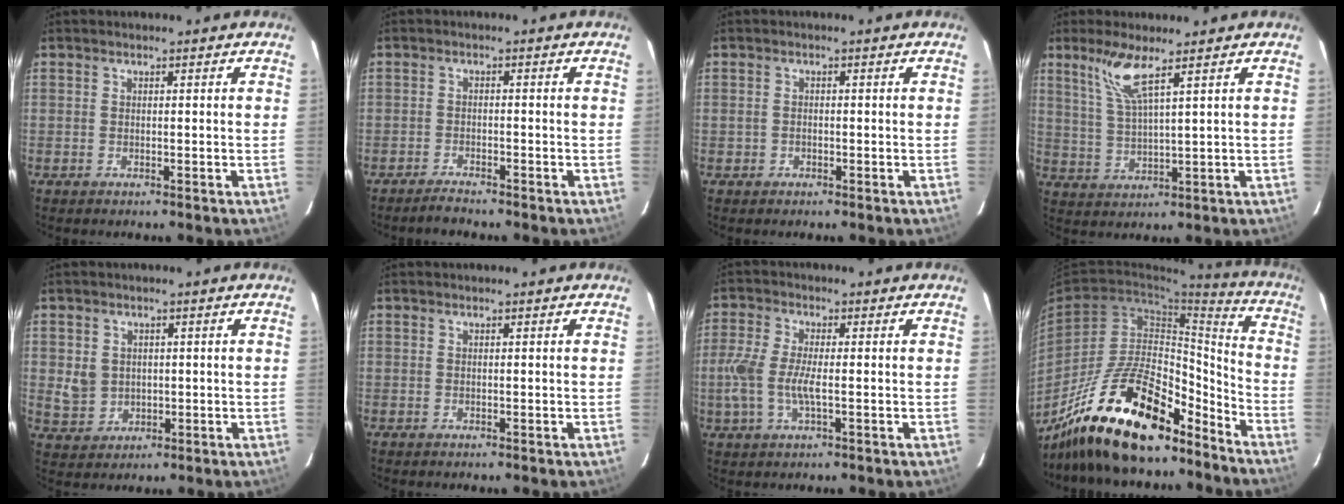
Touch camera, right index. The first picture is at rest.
{"total": 2.5, "force": [-2.4, 0.3, 0.7], "torque": [-0.027, -0.003, -0.046]}
{"total": 1.2, "force": [-0.6, 1.0, 0.3], "torque": [-0.004, 0.002, -0.006]}
{"total": 6.7, "force": [4.4, 0.4, 5.1], "torque": [-0.111, -0.003, 0.094]}
{"total": 5.2, "force": [0.4, 4.7, 2.1], "torque": [-0.046, 0.006, 0.021]}
{"total": 0.0}
{"total": 7.0, "force": [-1.3, 2.1, 6.5], "torque": [-0.146, -0.001, -0.025]}
{"total": 24.3, "force": [-18.4, 8.4, 13.5], "torque": [-0.238, 0.008, -0.295]}